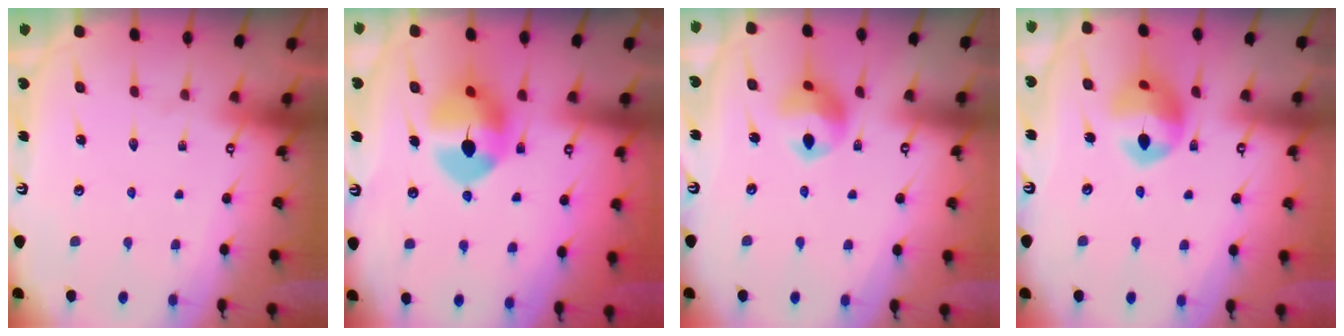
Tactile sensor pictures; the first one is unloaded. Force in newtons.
{"total": 9.0, "press": 9.0, "slide": 0.6}
{"total": 10.3, "press": 10.2, "slide": 1.5}
{"total": 13.2, "press": 13.0, "slide": 1.9}